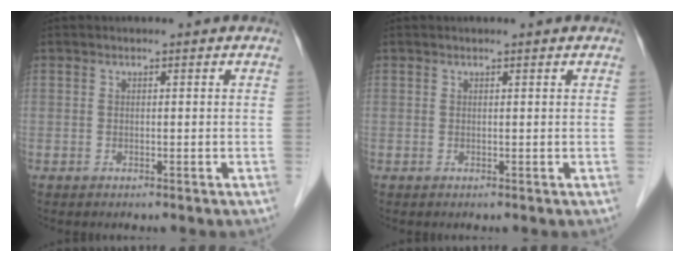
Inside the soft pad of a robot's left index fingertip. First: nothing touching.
{"total": 0.6, "force": [0.6, 0.0, 0.3], "torque": [-0.008, 0.006, 0.009]}